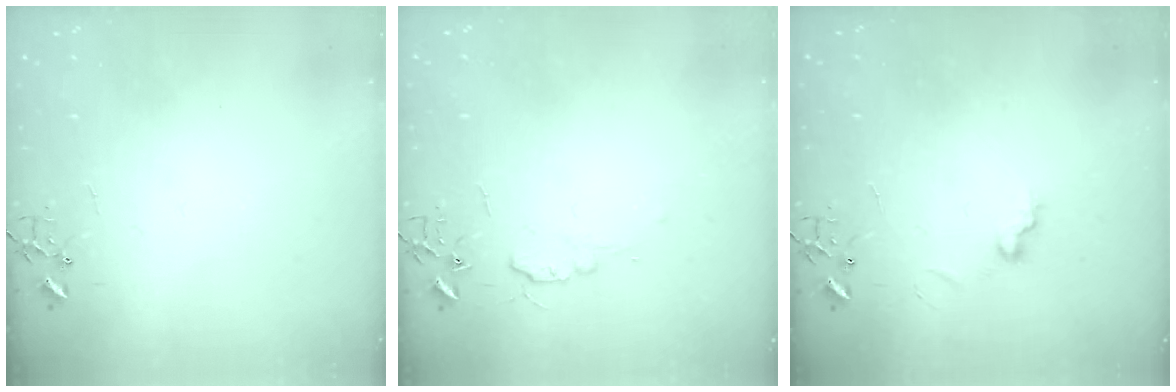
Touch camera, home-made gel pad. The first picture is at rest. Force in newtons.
{"total": 5.6, "press": 5.5, "slide": 0.7}
{"total": 6.9, "press": 6.9, "slide": 0.7}